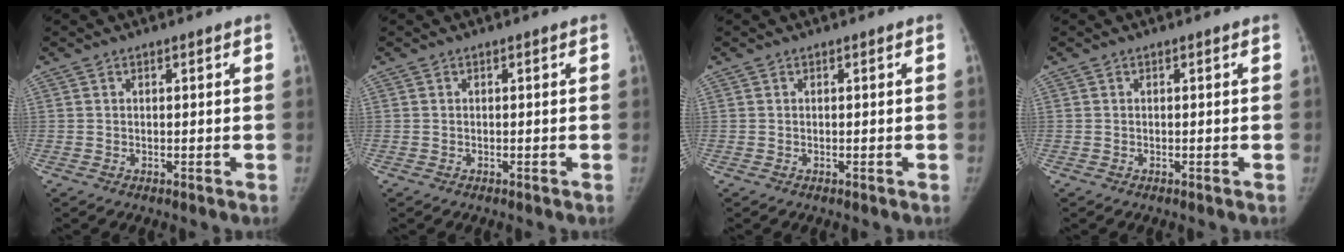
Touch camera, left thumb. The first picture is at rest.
{"total": 0.0}
{"total": 0.0}
{"total": 0.0}